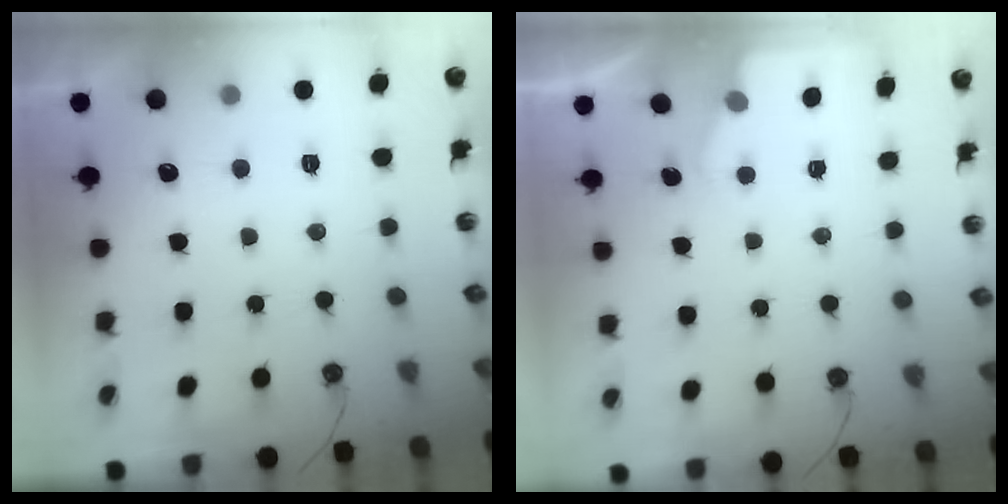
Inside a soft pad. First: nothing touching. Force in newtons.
{"total": 2.1, "press": 2.1, "slide": 0.3}